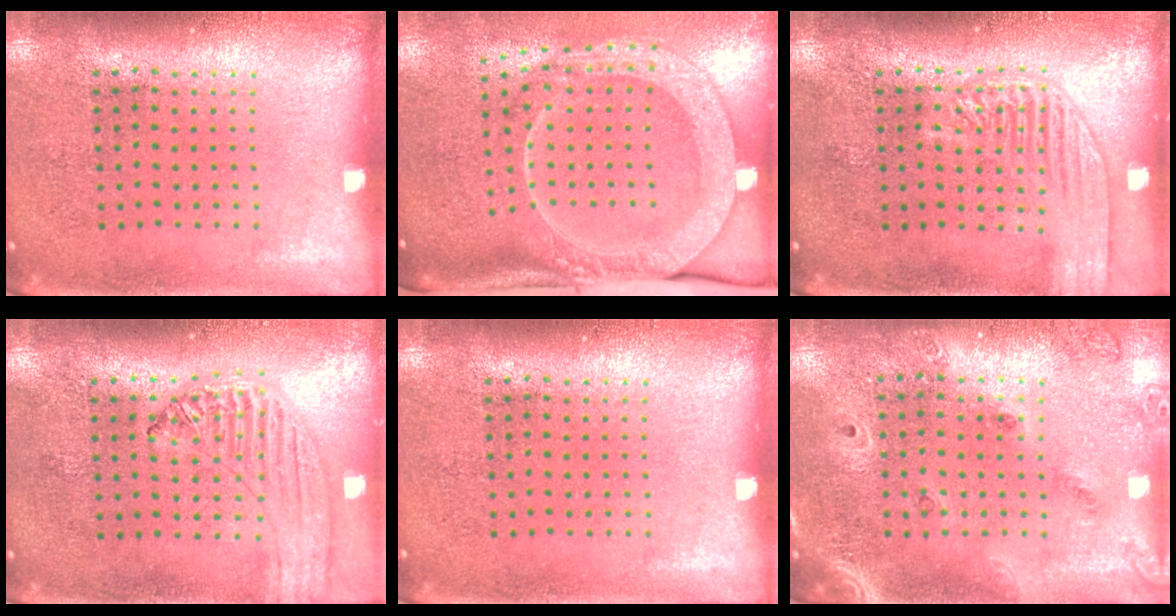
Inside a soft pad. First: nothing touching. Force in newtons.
{"total": 2.8, "press": 2.0, "slide": 1.9}
{"total": 3.0, "press": 3.0, "slide": 0.3}
{"total": 1.2, "press": 1.2, "slide": 0.1}
{"total": 0.0}
{"total": 1.5, "press": 1.4, "slide": 0.6}